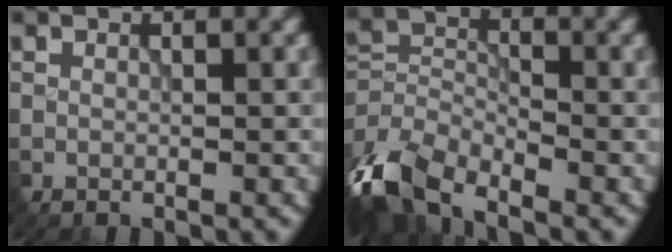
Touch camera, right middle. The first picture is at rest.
{"total": 7.9, "force": [-5.2, 3.6, 4.8], "torque": [-0.103, -0.011, -0.112]}